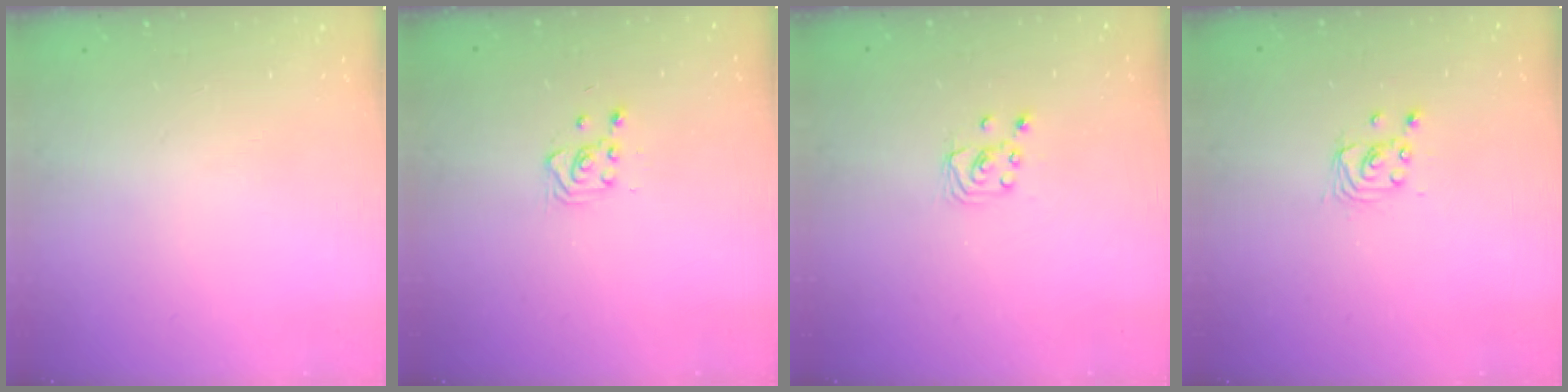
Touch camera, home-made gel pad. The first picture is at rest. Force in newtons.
{"total": 2.8, "press": 2.7, "slide": 0.7}
{"total": 2.7, "press": 2.7, "slide": 0.2}
{"total": 2.4, "press": 2.4, "slide": 0.2}